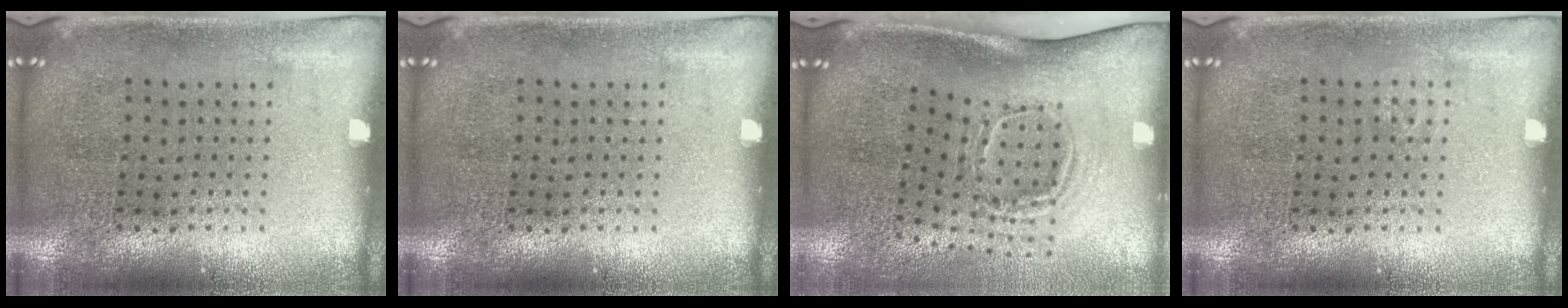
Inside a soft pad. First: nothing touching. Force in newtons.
{"total": 0.0}
{"total": 1.9, "press": 1.2, "slide": 1.5}
{"total": 0.7, "press": 0.7, "slide": 0.1}